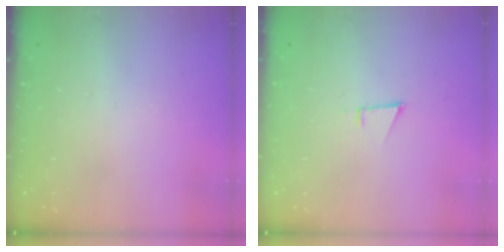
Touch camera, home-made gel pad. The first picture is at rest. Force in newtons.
{"total": 2.6, "press": 2.5, "slide": 0.8}